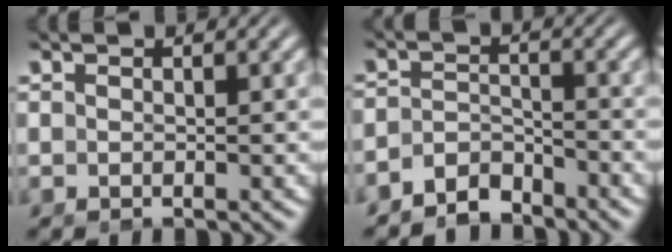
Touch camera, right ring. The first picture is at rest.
{"total": 4.8, "force": [-4.0, 2.2, 1.4], "torque": [-0.022, -0.024, -0.062]}